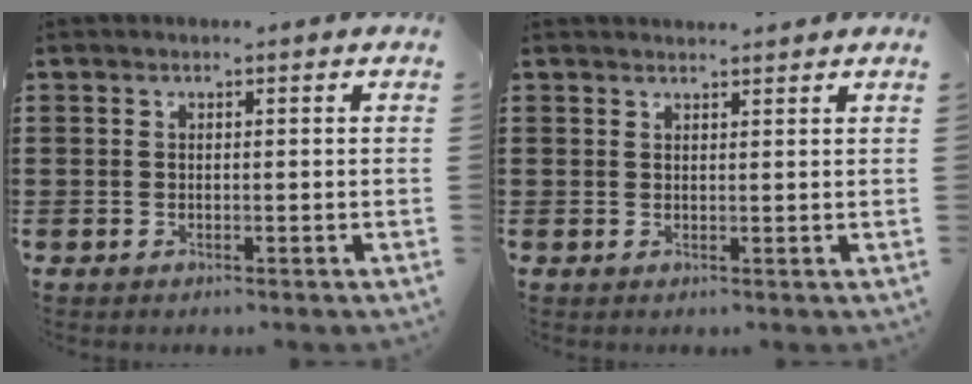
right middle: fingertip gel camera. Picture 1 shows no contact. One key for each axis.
{"total": 1.2, "fx": 1.2, "fy": 0.0, "fz": 0.1, "tx": 0.004, "ty": -0.004, "tz": 0.020}